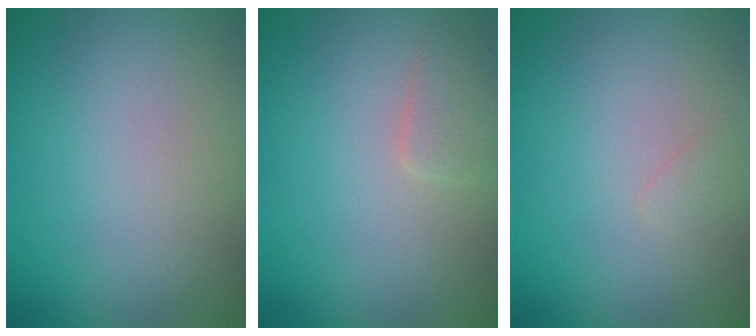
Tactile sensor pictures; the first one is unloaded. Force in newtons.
{"total": 1.5, "press": 1.5, "slide": 0.1}
{"total": 0.6, "press": 0.6, "slide": 0.1}